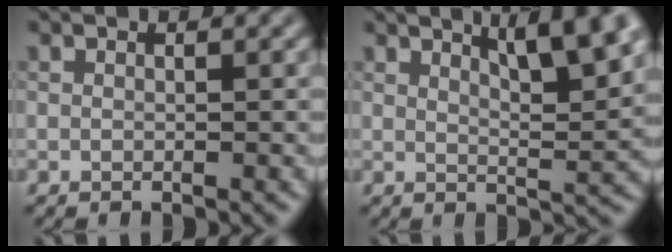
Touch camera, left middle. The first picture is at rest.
{"total": 6.1, "force": [3.6, 1.4, 4.7], "torque": [-0.056, 0.007, 0.054]}